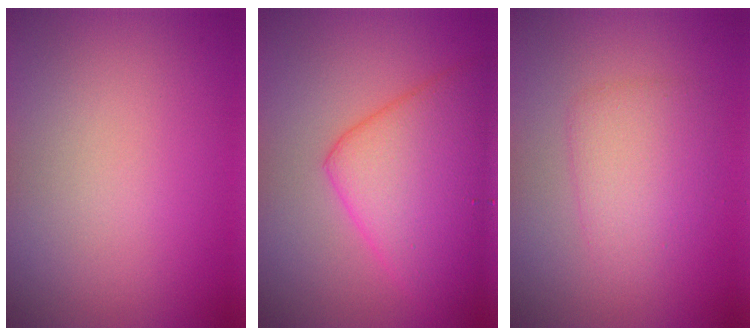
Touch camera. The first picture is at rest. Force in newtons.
{"total": 7.2, "press": 7.2, "slide": 0.3}
{"total": 3.1, "press": 3.1, "slide": 0.2}